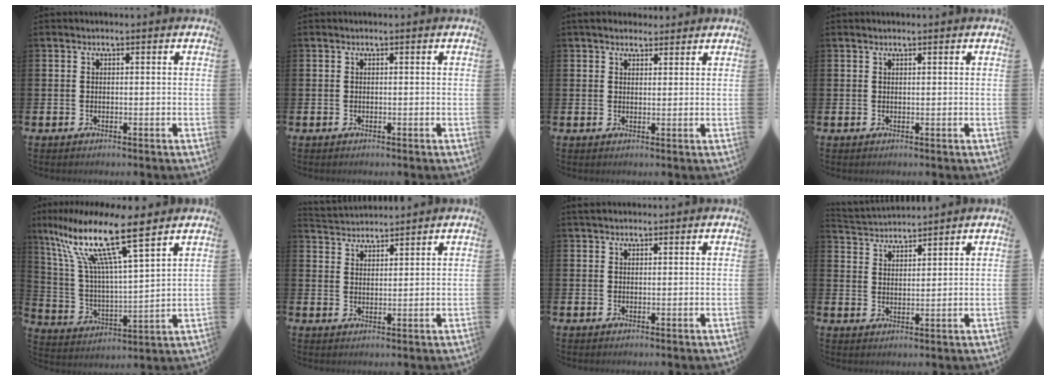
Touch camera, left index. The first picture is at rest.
{"total": 0.0}
{"total": 3.4, "force": [3.0, 1.4, 0.6], "torque": [-0.008, -0.008, 0.053]}
{"total": 0.6, "force": [0.6, 0.0, 0.2], "torque": [-0.002, 0.001, 0.009]}
{"total": 13.9, "force": [10.0, 2.4, 9.3], "torque": [-0.211, -0.058, 0.165]}
{"total": 3.3, "force": [3.3, 0.4, -0.5], "torque": [-0.008, -0.018, 0.060]}
{"total": 1.5, "force": [1.4, 0.5, 0.3], "torque": [0.000, 0.002, 0.023]}
{"total": 3.6, "force": [3.5, 0.3, -0.3], "torque": [-0.013, -0.023, 0.063]}